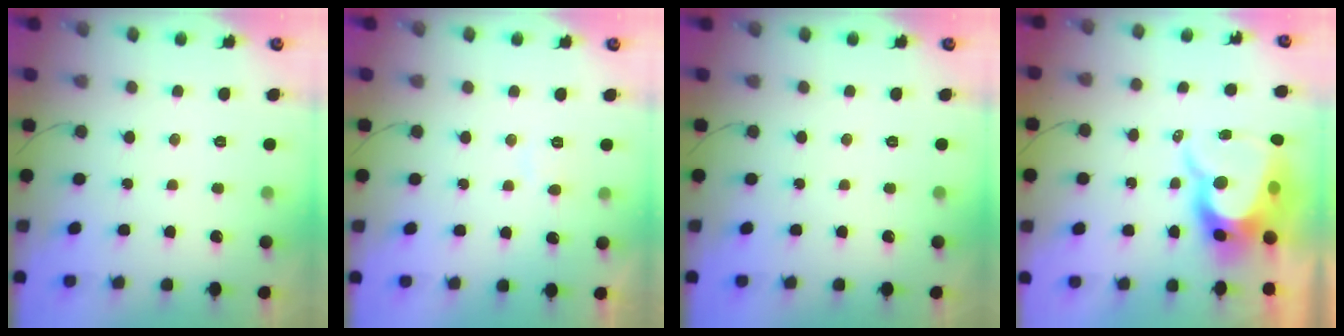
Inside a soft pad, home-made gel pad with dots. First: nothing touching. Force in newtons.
{"total": 3.1, "press": 3.1, "slide": 0.3}
{"total": 0.0}
{"total": 12.3, "press": 12.2, "slide": 0.9}